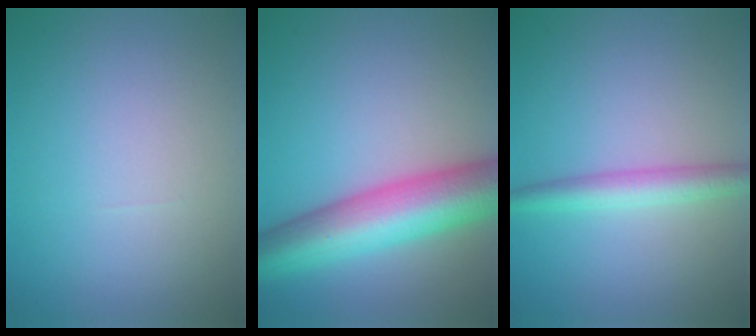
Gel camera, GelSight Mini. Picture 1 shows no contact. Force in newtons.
{"total": 9.9, "press": 9.9, "slide": 0.4}
{"total": 2.9, "press": 2.9, "slide": 0.1}